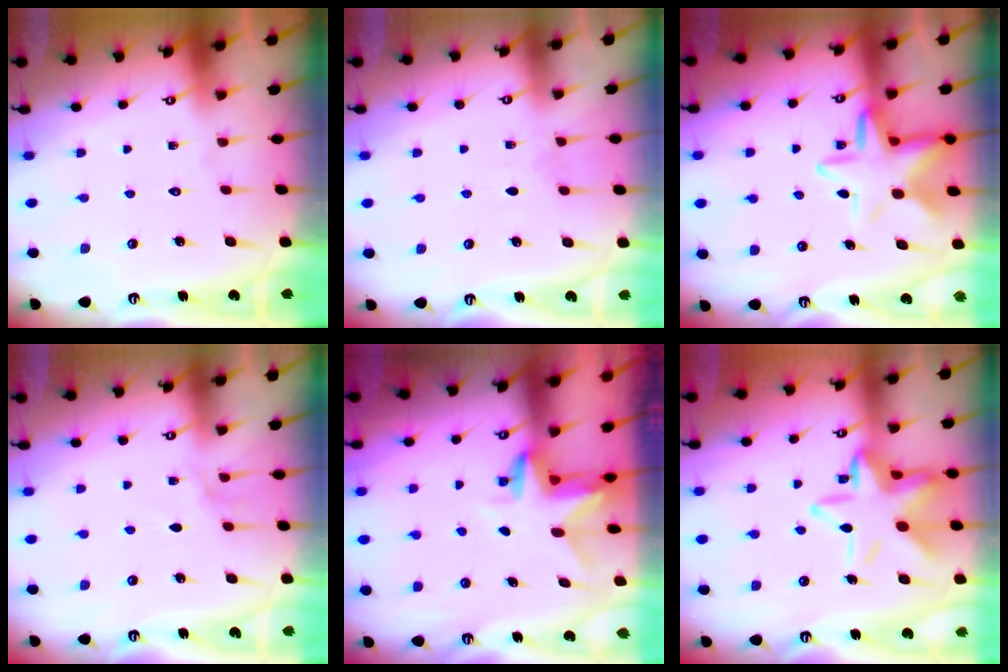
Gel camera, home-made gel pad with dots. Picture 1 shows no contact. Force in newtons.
{"total": 2.0, "press": 2.0, "slide": 0.3}
{"total": 11.8, "press": 11.7, "slide": 1.8}
{"total": 6.0, "press": 5.3, "slide": 2.8}
{"total": 3.0, "press": 3.0, "slide": 0.2}
{"total": 15.7, "press": 15.6, "slide": 1.5}